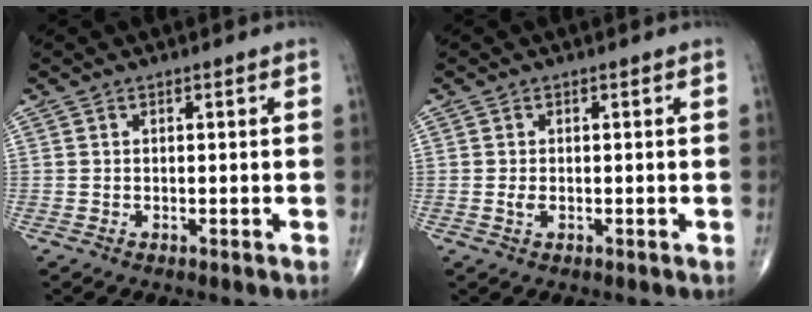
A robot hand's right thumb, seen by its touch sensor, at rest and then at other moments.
{"total": 1.1, "force": [-0.2, 0.6, 0.9], "torque": [-0.019, 0.001, -0.002]}